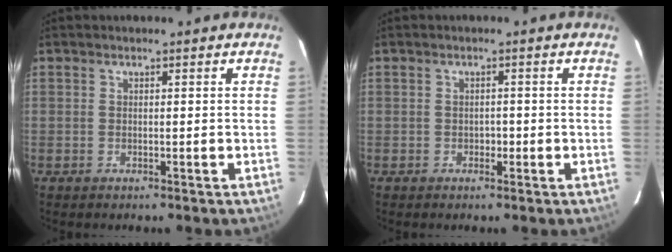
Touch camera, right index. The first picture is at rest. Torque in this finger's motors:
{"motor_torque": [0.17, 0.14, 0.01, 0.01]}